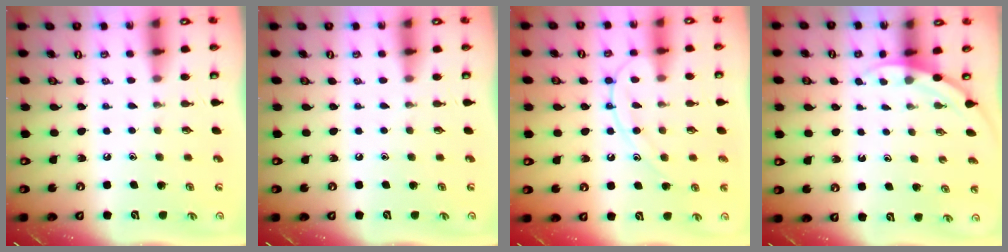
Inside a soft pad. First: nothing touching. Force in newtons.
{"total": 0.0}
{"total": 12.1, "press": 12.1, "slide": 0.7}
{"total": 2.6, "press": 2.6, "slide": 0.1}